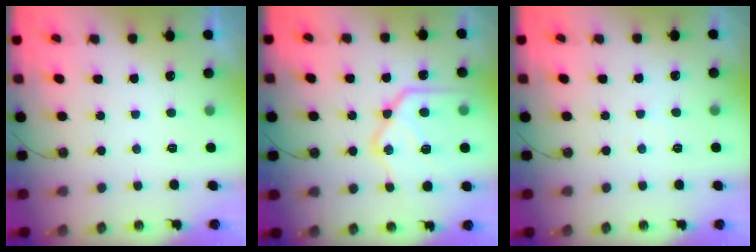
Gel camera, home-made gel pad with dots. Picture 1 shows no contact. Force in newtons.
{"total": 21.5, "press": 21.4, "slide": 2.2}
{"total": 1.8, "press": 1.8, "slide": 0.4}